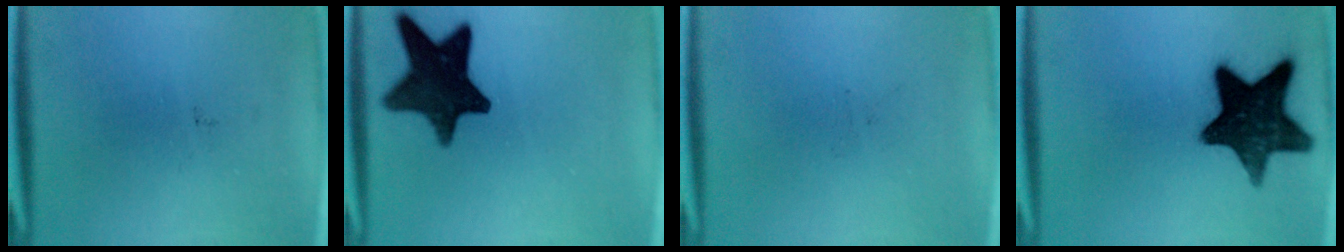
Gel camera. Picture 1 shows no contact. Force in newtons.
{"total": 14.5}
{"total": 0.0}
{"total": 16.0}